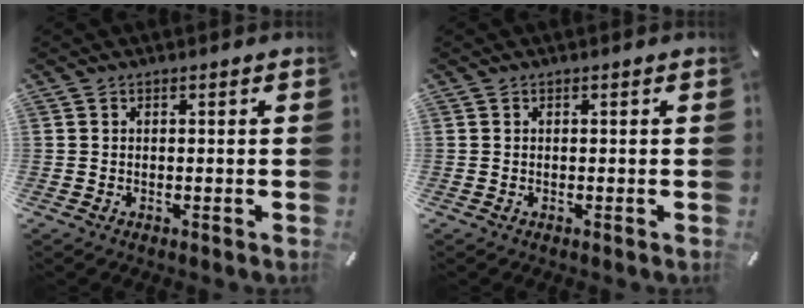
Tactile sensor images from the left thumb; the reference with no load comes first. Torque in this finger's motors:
{"motor_torque": [0.00, 0.00, 0.00, 0.00, 0.00]}